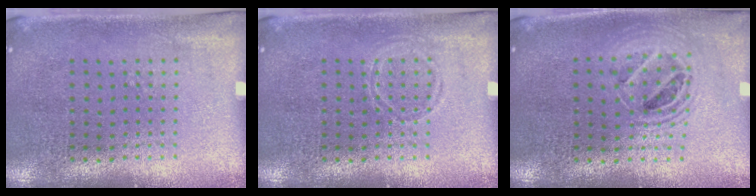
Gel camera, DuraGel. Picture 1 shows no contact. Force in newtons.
{"total": 0.8, "press": 0.8, "slide": 0.1}
{"total": 1.4, "press": 1.3, "slide": 0.6}